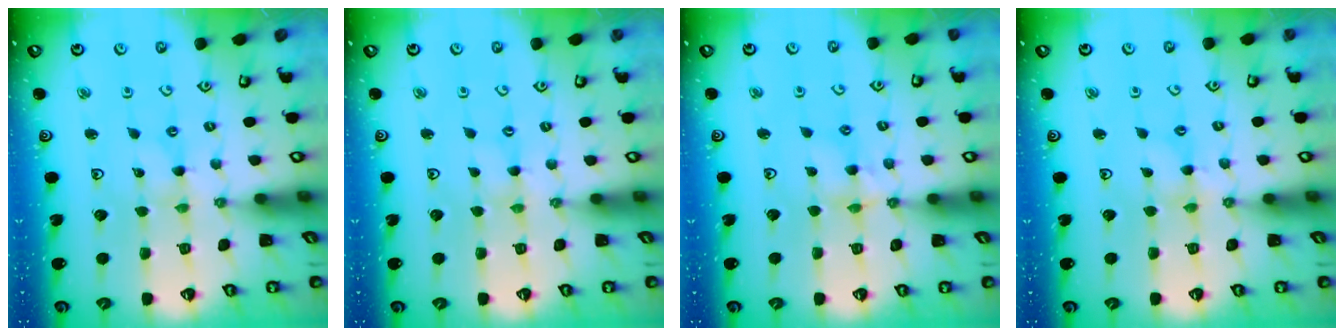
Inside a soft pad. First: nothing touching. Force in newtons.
{"total": 0.0}
{"total": 5.5, "press": 5.4, "slide": 0.9}
{"total": 0.6, "press": 0.6, "slide": 0.2}